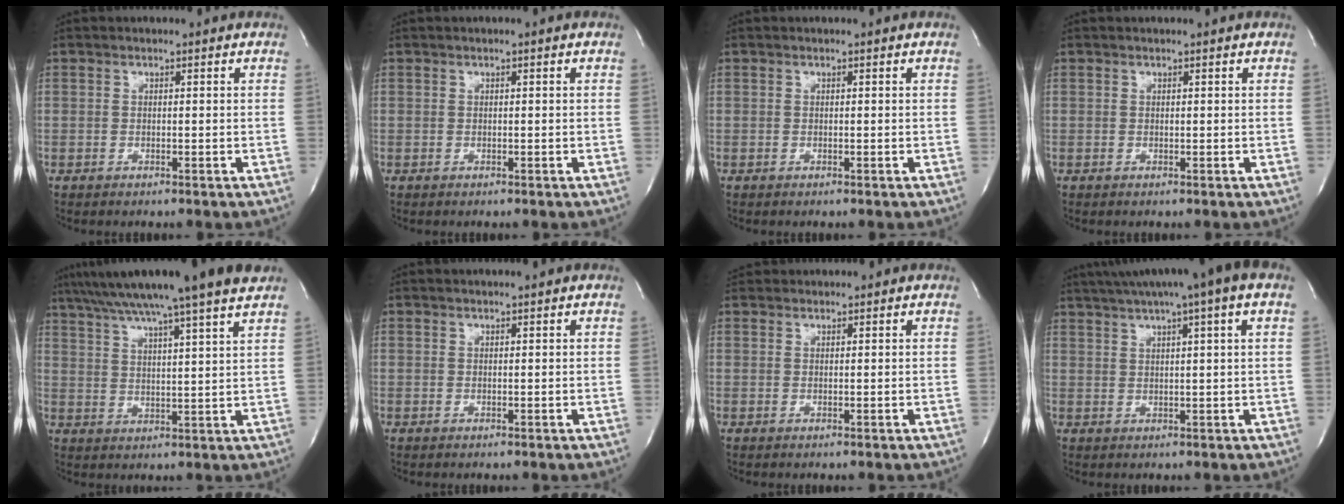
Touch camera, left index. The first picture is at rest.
{"total": 0.0}
{"total": 0.0}
{"total": 0.0}
{"total": 18.2, "force": [15.2, -1.4, 9.8], "torque": [-0.171, 0.010, 0.218]}
{"total": 1.8, "force": [1.7, -0.3, 0.5], "torque": [-0.003, 0.008, 0.024]}
{"total": 2.7, "force": [2.6, 0.6, 0.2], "torque": [-0.004, 0.029, 0.046]}
{"total": 12.3, "force": [8.2, -0.2, 9.2], "torque": [-0.153, 0.038, 0.108]}